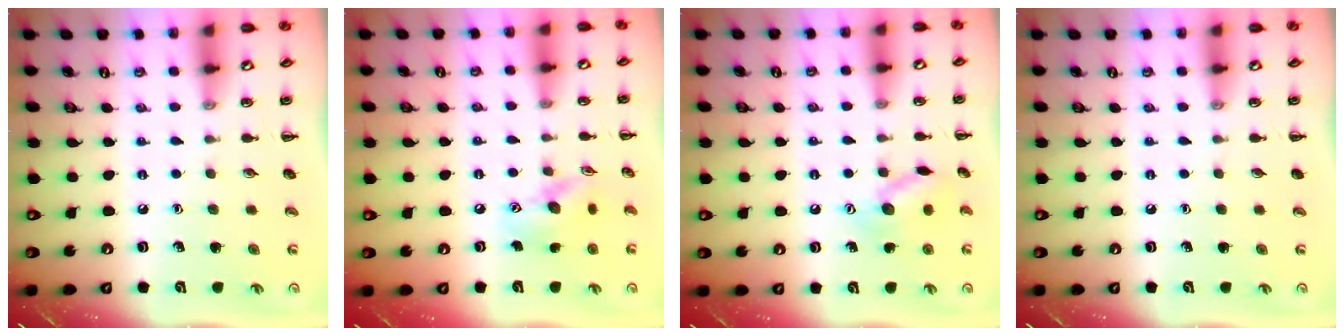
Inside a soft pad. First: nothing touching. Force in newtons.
{"total": 12.0, "press": 11.9, "slide": 1.8}
{"total": 10.5, "press": 10.5, "slide": 0.6}
{"total": 0.0}